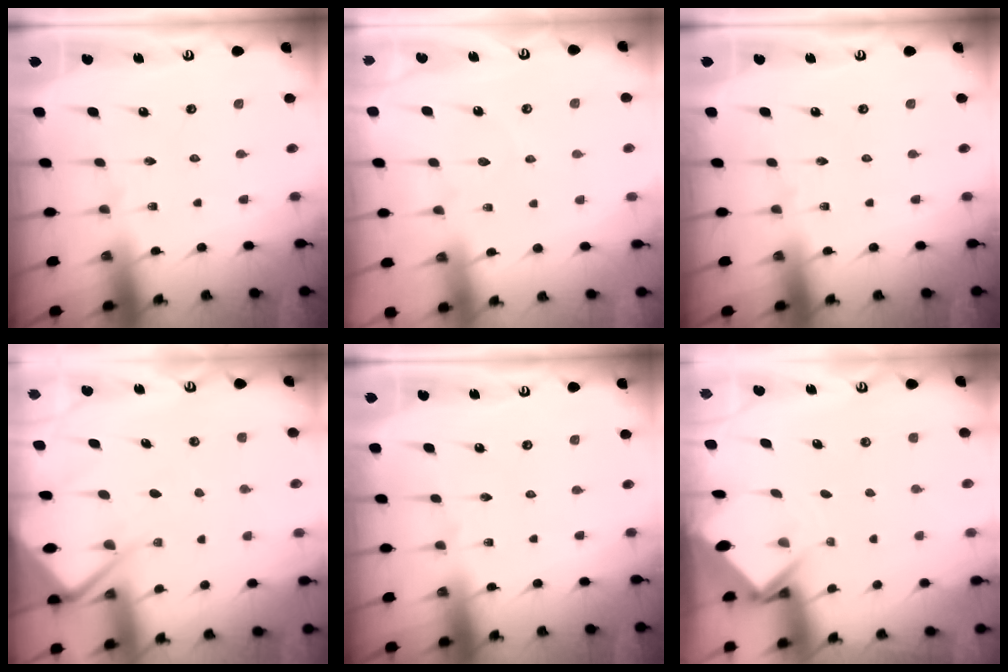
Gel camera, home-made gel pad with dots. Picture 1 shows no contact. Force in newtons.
{"total": 3.0, "press": 3.0, "slide": 0.5}
{"total": 0.0}
{"total": 8.6, "press": 8.5, "slide": 0.9}
{"total": 0.0}
{"total": 3.8, "press": 3.8, "slide": 0.2}